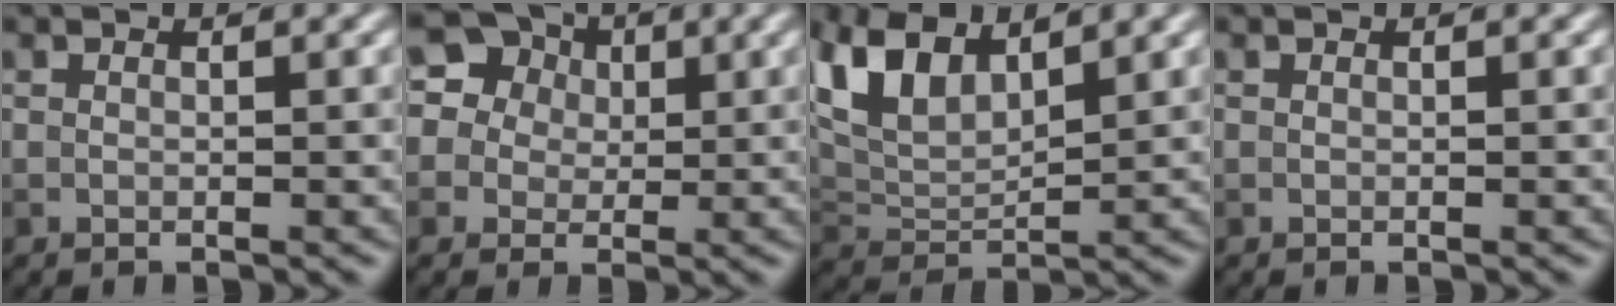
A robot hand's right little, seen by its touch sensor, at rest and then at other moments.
{"total": 11.0, "force": [4.7, 9.2, 3.9], "torque": [-0.116, 0.042, 0.066]}
{"total": 7.2, "force": [4.3, 3.3, 4.8], "torque": [-0.112, 0.014, 0.082]}
{"total": 0.0}